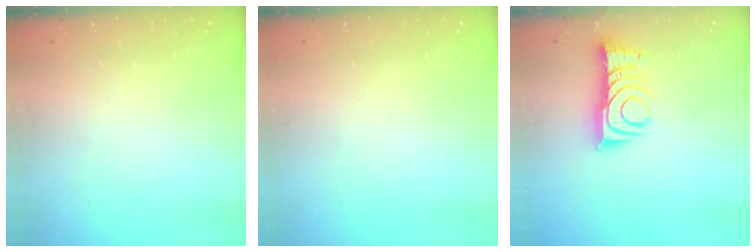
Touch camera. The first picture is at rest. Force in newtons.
{"total": 0.0}
{"total": 10.0, "press": 9.9, "slide": 1.0}